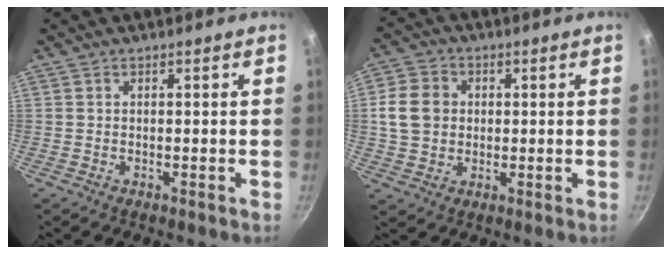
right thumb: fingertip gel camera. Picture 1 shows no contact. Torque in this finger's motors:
{"motor_torque": [-0.32, 0.54, 0.52, -0.08, 0.13]}